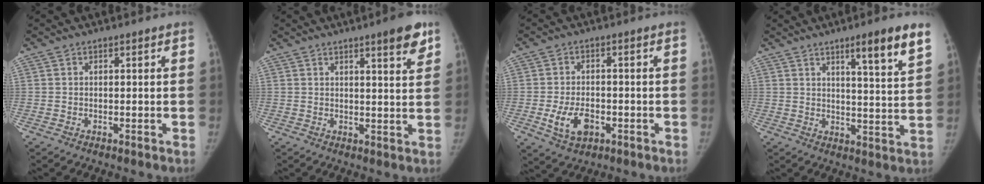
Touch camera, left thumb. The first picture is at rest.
{"total": 6.6, "force": [4.2, 1.0, 5.0], "torque": [-0.059, -0.023, 0.056]}
{"total": 7.0, "force": [-2.2, 4.4, 4.9], "torque": [-0.086, 0.007, -0.033]}
{"total": 10.4, "force": [6.5, 0.8, 8.1], "torque": [-0.107, -0.037, 0.092]}